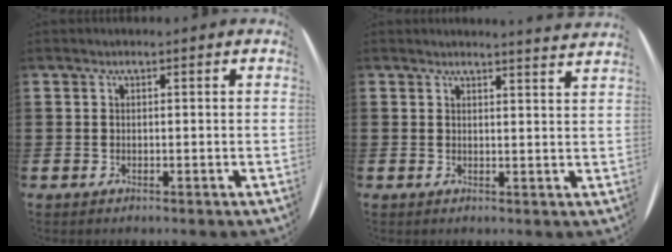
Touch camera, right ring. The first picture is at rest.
{"total": 2.3, "force": [2.3, -0.5, 0.1], "torque": [-0.002, -0.014, 0.042]}